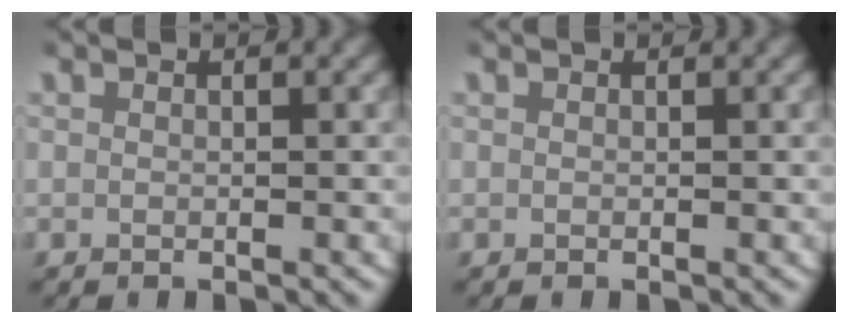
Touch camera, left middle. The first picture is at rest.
{"total": 0.0}